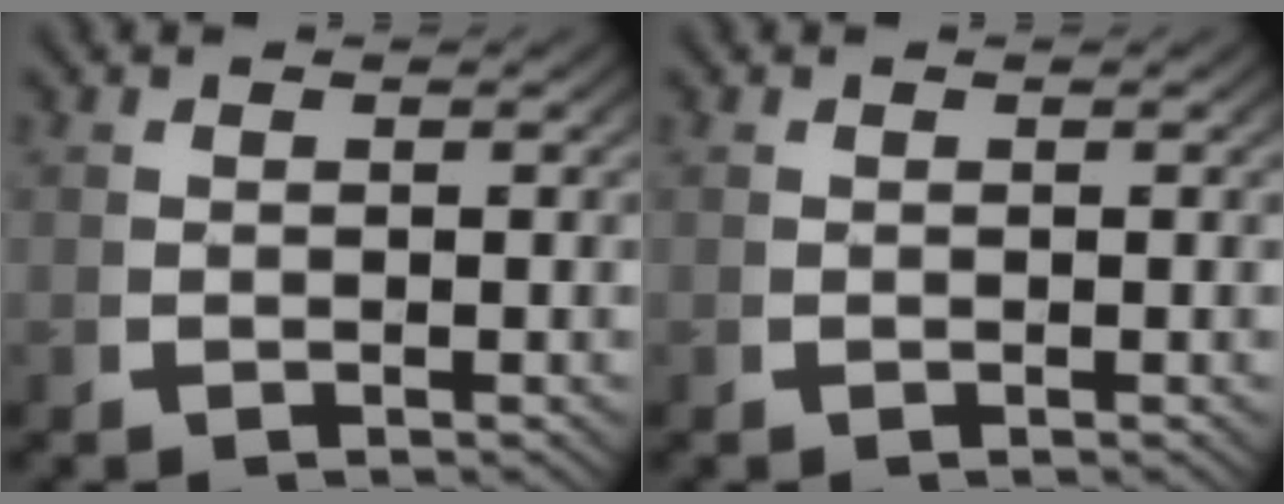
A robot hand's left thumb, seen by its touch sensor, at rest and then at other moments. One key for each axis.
{"total": 0.0}